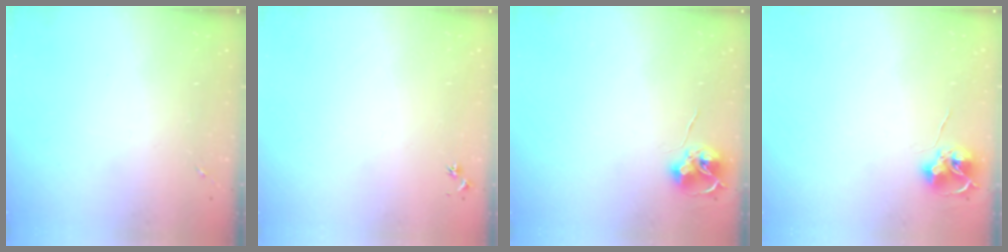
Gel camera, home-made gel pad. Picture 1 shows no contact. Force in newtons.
{"total": 3.0, "press": 2.9, "slide": 0.3}
{"total": 7.9, "press": 7.9, "slide": 0.4}
{"total": 7.9, "press": 7.9, "slide": 0.4}